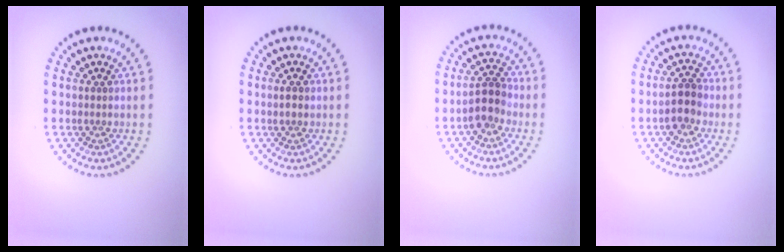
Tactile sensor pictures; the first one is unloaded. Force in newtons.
{"total": 1.0, "press": 1.0, "slide": 0.2}
{"total": 2.9, "press": 2.7, "slide": 1.0}
{"total": 2.5, "press": 2.4, "slide": 0.6}